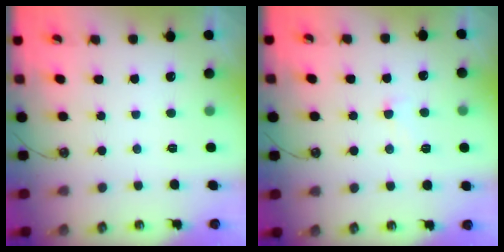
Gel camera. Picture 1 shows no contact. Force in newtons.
{"total": 2.3, "press": 2.2, "slide": 0.6}